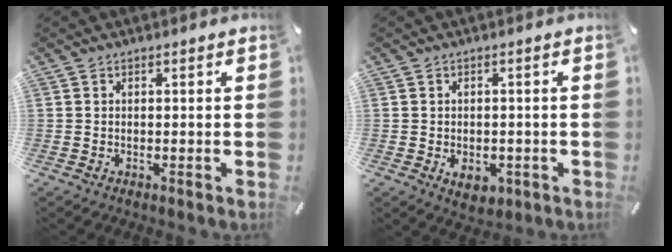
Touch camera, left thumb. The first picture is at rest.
{"total": 4.2, "force": [-1.4, 3.1, 2.5], "torque": [-0.030, -0.002, -0.027]}